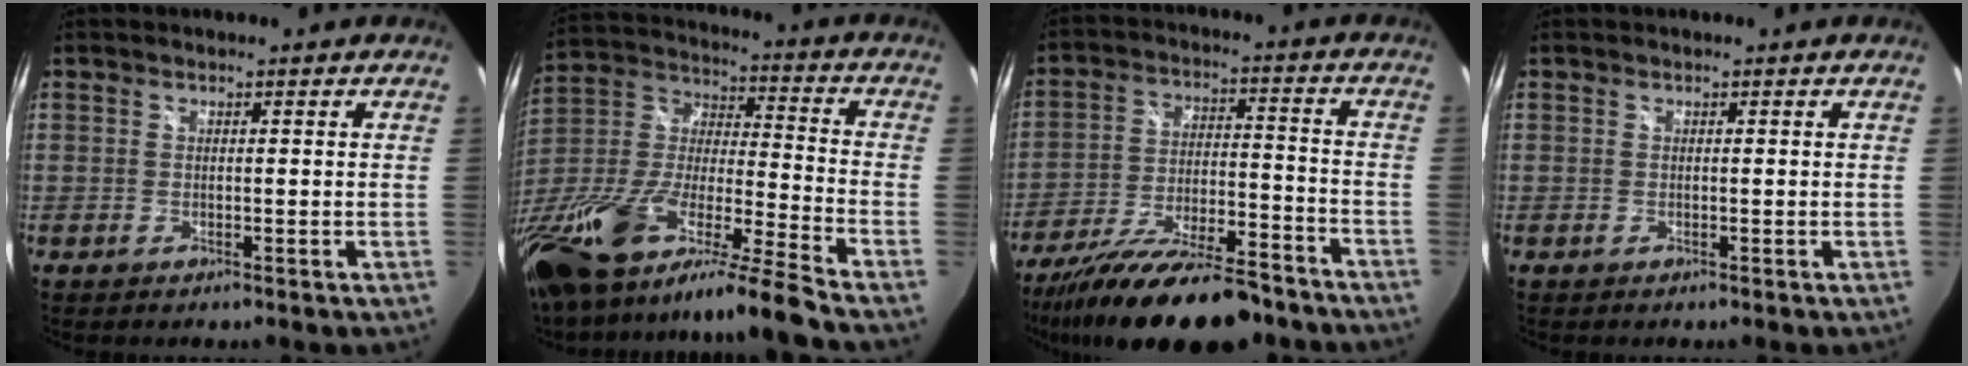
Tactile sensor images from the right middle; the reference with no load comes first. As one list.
[{"total": 27.2, "force": [-19.6, 1.7, 18.8], "torque": [-0.329, -0.056, -0.355]}, {"total": 21.6, "force": [-17.6, 5.0, 11.5], "torque": [-0.210, -0.040, -0.273]}, {"total": 0.0}]